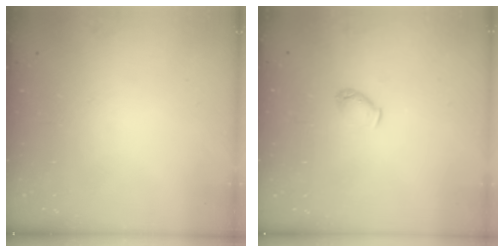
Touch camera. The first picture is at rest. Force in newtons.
{"total": 3.9, "press": 3.8, "slide": 0.7}